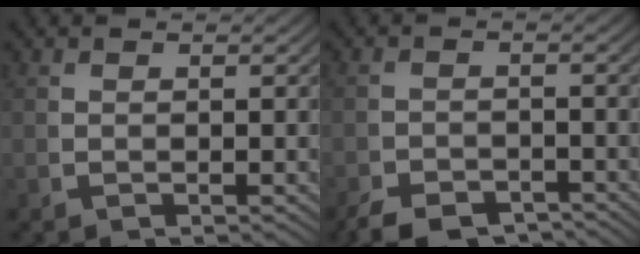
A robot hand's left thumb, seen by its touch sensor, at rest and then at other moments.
{"total": 4.0, "force": [-3.6, 1.4, 1.1], "torque": [-0.009, -0.018, -0.058]}